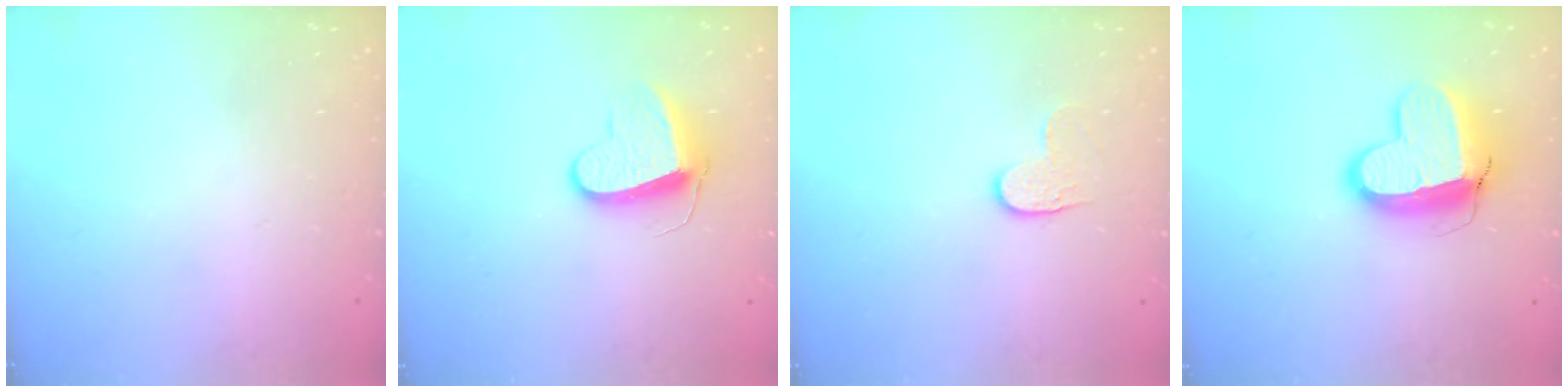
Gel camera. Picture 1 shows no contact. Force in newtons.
{"total": 10.3, "press": 10.2, "slide": 0.9}
{"total": 4.0, "press": 4.0, "slide": 0.5}
{"total": 13.1, "press": 13.0, "slide": 1.3}